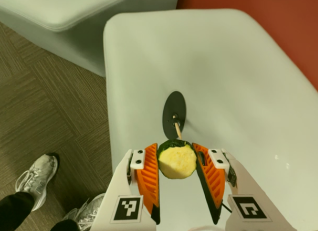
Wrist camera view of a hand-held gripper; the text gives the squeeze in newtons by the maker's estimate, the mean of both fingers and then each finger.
{"total": 10.8, "left": 11.4, "right": 10.2}